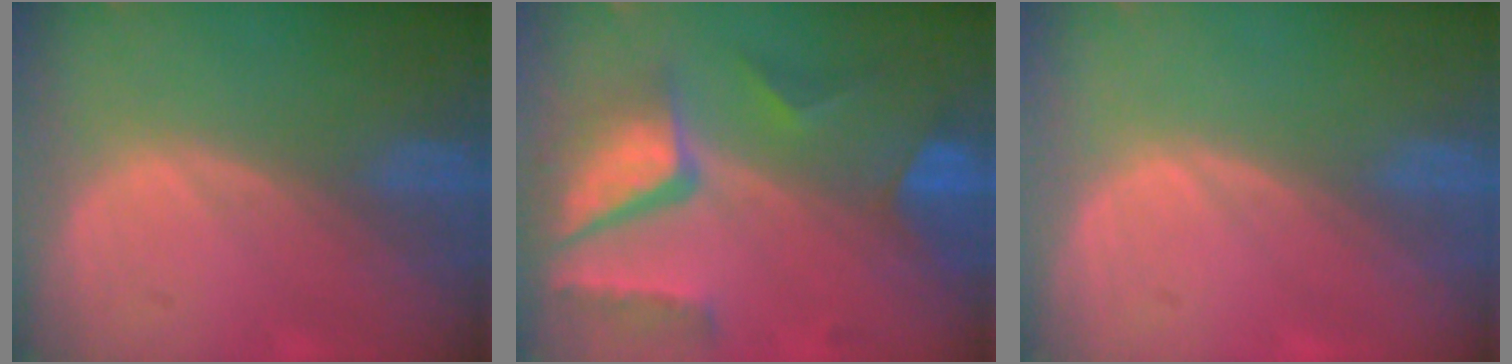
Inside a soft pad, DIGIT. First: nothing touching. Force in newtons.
{"total": 10.4, "press": 8.8, "slide": 5.5}
{"total": 0.0}